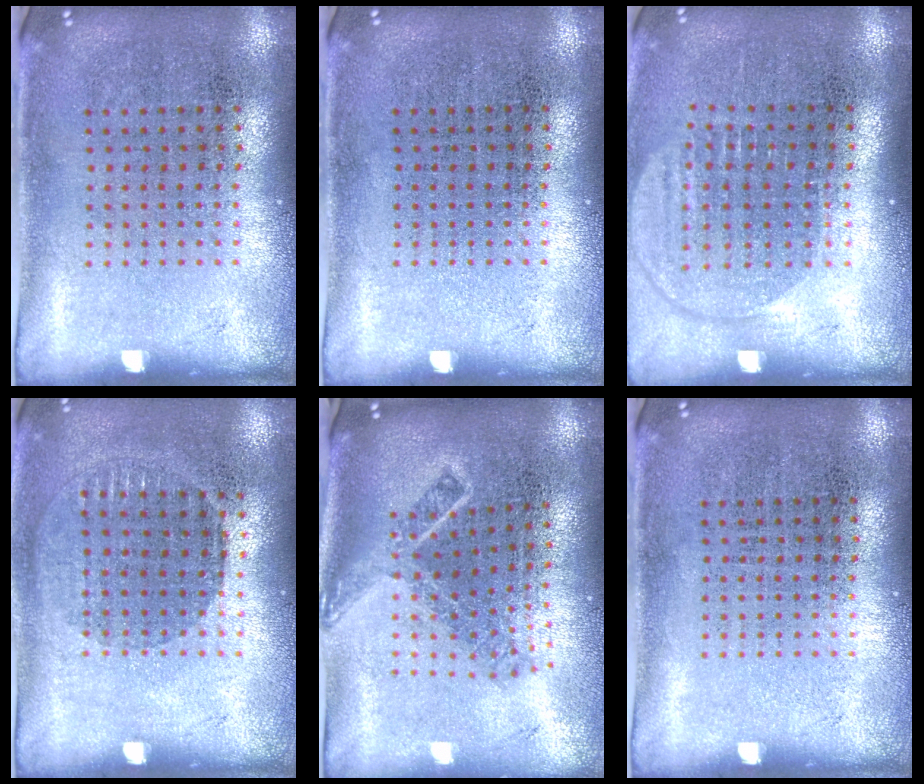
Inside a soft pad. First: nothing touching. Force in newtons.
{"total": 0.0}
{"total": 1.5, "press": 1.3, "slide": 0.8}
{"total": 1.0, "press": 0.9, "slide": 0.4}
{"total": 1.9, "press": 1.3, "slide": 1.4}
{"total": 0.0}